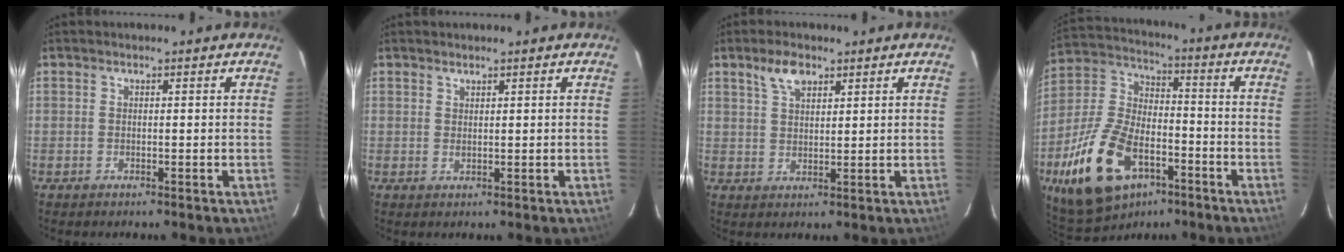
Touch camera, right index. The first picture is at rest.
{"total": 0.9, "force": [0.8, 0.3, 0.3], "torque": [-0.004, 0.002, 0.016]}
{"total": 4.7, "force": [2.9, 2.3, 2.8], "torque": [-0.051, 0.010, 0.056]}
{"total": 20.8, "force": [-10.1, 11.8, 13.9], "torque": [-0.303, -0.002, -0.173]}